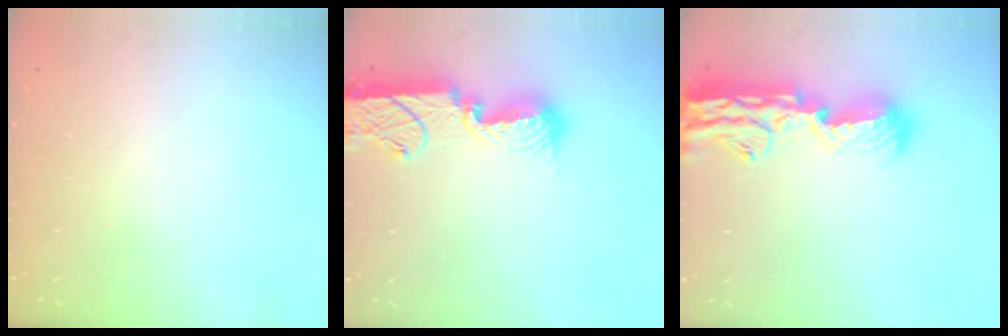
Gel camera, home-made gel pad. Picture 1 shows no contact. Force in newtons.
{"total": 13.4, "press": 13.2, "slide": 2.3}
{"total": 18.1, "press": 17.4, "slide": 5.2}